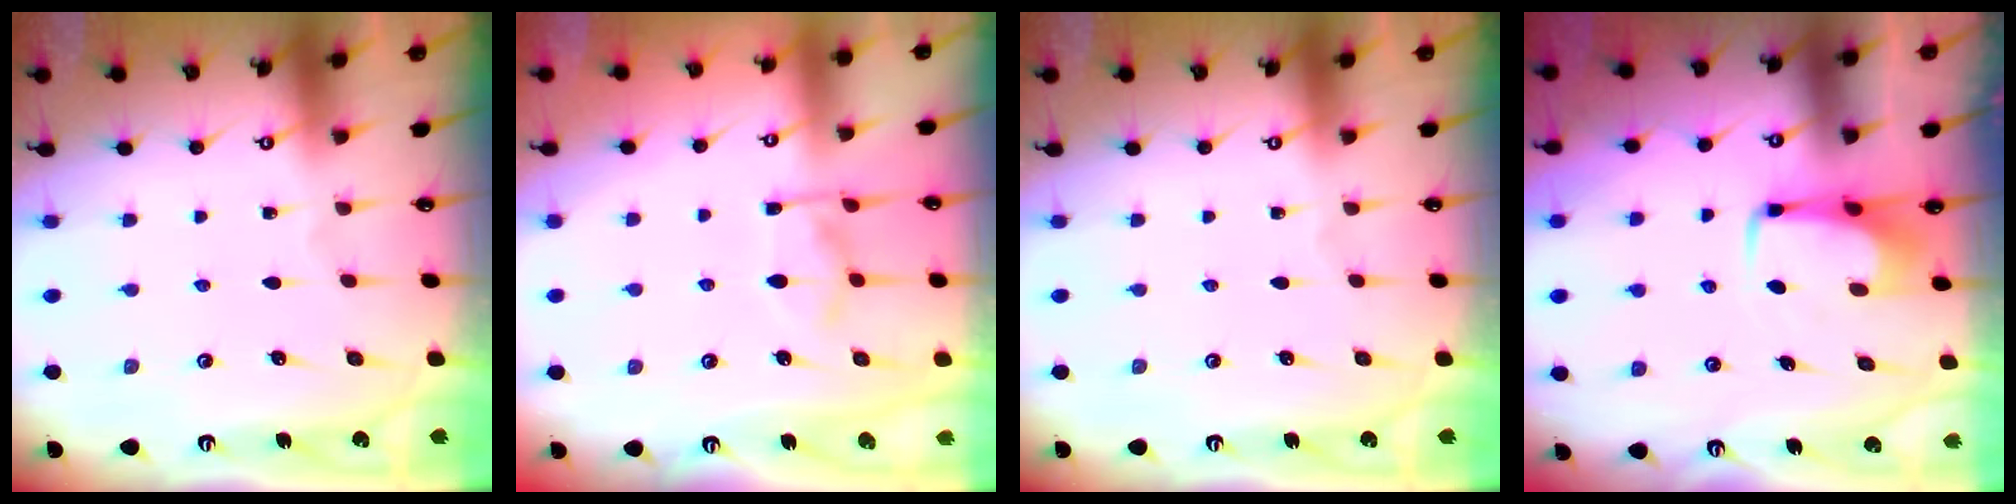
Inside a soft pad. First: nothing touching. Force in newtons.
{"total": 6.9, "press": 6.8, "slide": 1.3}
{"total": 0.0}
{"total": 3.9, "press": 3.9, "slide": 0.2}